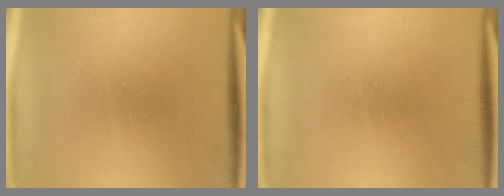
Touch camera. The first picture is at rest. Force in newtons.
{"total": 1.6}